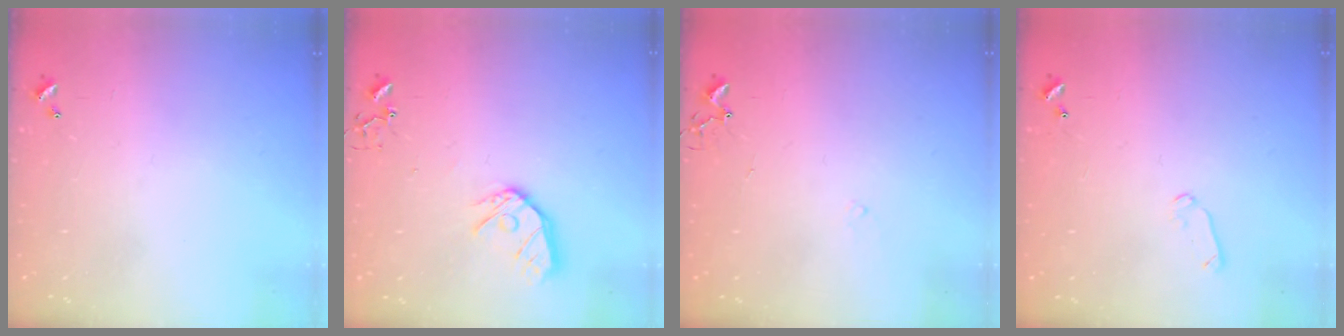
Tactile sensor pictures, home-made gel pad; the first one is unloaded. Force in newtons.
{"total": 11.3, "press": 11.2, "slide": 1.3}
{"total": 6.5, "press": 6.5, "slide": 0.7}
{"total": 5.2, "press": 5.1, "slide": 1.0}